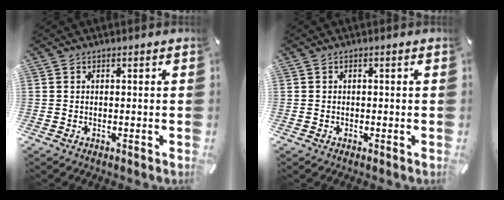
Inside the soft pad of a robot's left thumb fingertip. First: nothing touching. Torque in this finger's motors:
{"motor_torque": [-0.13, -0.39, -0.12, -0.18, 0.01]}